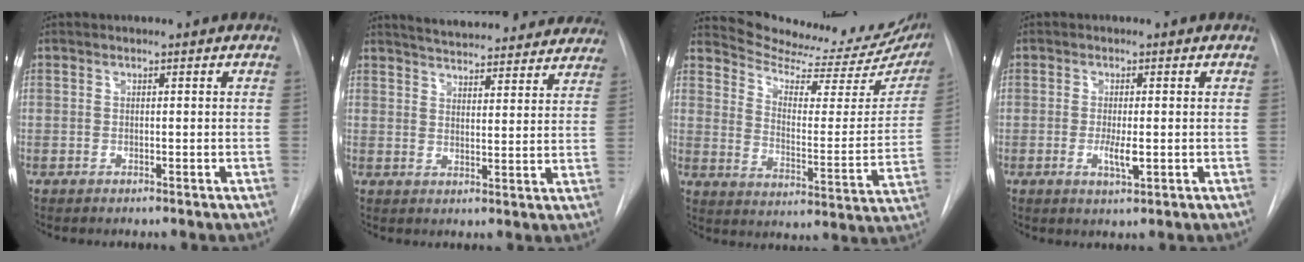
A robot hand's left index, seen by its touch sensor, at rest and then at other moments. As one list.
[{"total": 24.1, "force": [22.1, 5.2, 8.0], "torque": [-0.123, -0.022, 0.268]}, {"total": 21.3, "force": [19.8, 3.7, 6.8], "torque": [-0.094, -0.067, 0.253]}, {"total": 3.0, "force": [-0.5, 0.7, 2.9], "torque": [-0.053, -0.005, -0.007]}]